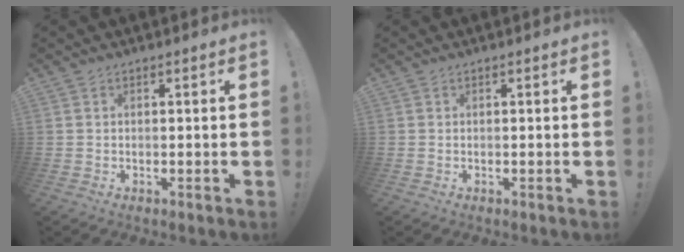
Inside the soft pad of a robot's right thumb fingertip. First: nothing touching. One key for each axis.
{"total": 0.0}